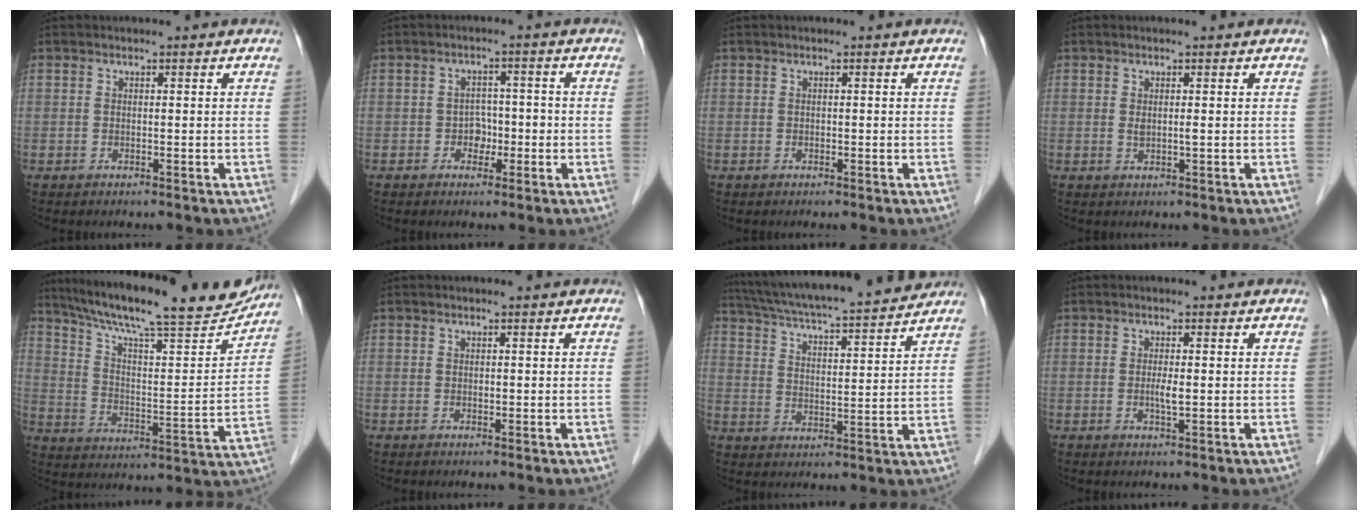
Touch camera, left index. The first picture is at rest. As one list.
[{"total": 3.1, "force": [-1.1, 2.3, 1.7], "torque": [-0.020, 0.009, -0.017]}, {"total": 0.0}, {"total": 1.1, "force": [0.2, 0.1, 1.1], "torque": [-0.026, -0.003, 0.004]}, {"total": 23.3, "force": [20.3, 2.6, 11.0], "torque": [-0.187, -0.013, 0.295]}, {"total": 0.0}, {"total": 19.2, "force": [17.3, 0.7, 8.2], "torque": [-0.145, 0.014, 0.261]}, {"total": 1.6, "force": [-0.1, 0.1, 1.6], "torque": [-0.034, -0.004, -0.003]}]